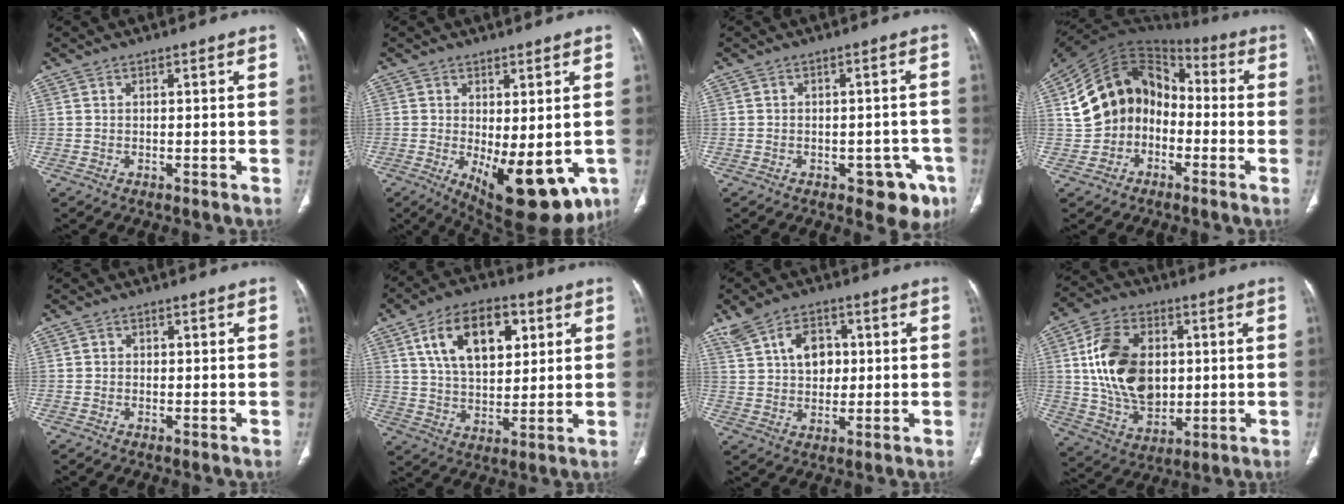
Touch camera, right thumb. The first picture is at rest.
{"total": 14.6, "force": [-4.2, 6.4, 12.4], "torque": [-0.158, -0.020, -0.040]}
{"total": 6.9, "force": [-3.5, 4.1, 4.4], "torque": [-0.019, 0.016, -0.039]}
{"total": 15.4, "force": [-2.3, 12.7, 8.4], "torque": [-0.112, 0.057, -0.054]}
{"total": 0.8, "force": [0.0, 0.8, 0.1], "torque": [0.007, 0.003, -0.003]}
{"total": 15.9, "force": [5.8, 9.2, 11.6], "torque": [-0.160, -0.008, 0.101]}
{"total": 8.6, "force": [2.5, 6.0, 5.6], "torque": [-0.071, -0.001, 0.049]}
{"total": 17.7, "force": [2.1, 12.2, 12.6], "torque": [-0.192, -0.005, 0.046]}